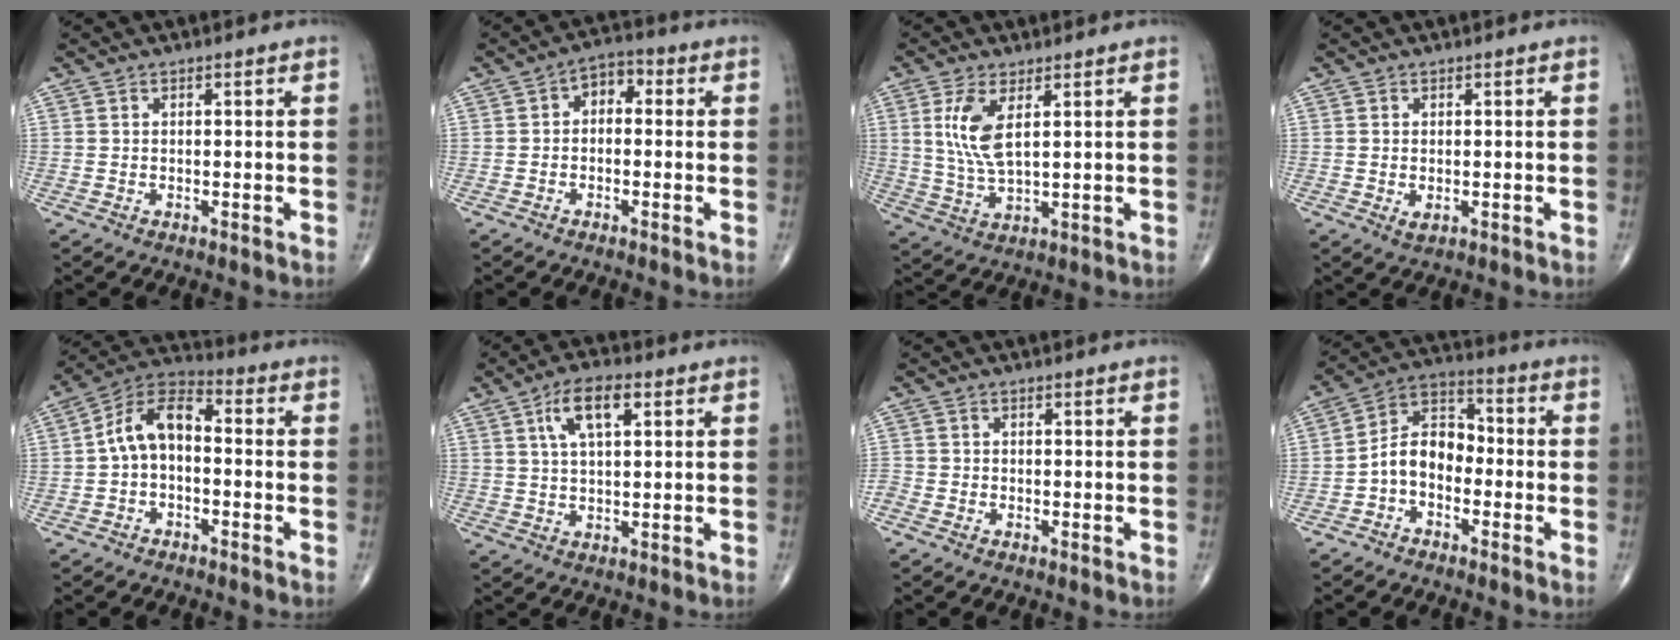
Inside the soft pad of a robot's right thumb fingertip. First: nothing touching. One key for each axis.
{"total": 4.4, "fx": 0.1, "fy": 3.0, "fz": 3.2, "tx": -0.028, "ty": 0.022, "tz": -0.013}
{"total": 8.0, "fx": 2.5, "fy": 3.1, "fz": 7.0, "tx": -0.150, "ty": -0.012, "tz": 0.058}
{"total": 1.4, "fx": -0.2, "fy": 0.8, "fz": 1.1, "tx": -0.019, "ty": -0.003, "tz": 0.000}
{"total": 9.1, "fx": -0.7, "fy": 5.5, "fz": 7.3, "tx": -0.119, "ty": 0.039, "tz": -0.031}
{"total": 8.0, "fx": 3.0, "fy": 3.3, "fz": 6.6, "tx": -0.118, "ty": 0.004, "tz": 0.052}
{"total": 2.3, "fx": -1.5, "fy": 1.6, "fz": 0.6, "tx": -0.016, "ty": 0.005, "tz": -0.035}
{"total": 8.9, "fx": -2.5, "fy": 6.2, "fz": 5.9, "tx": -0.084, "ty": 0.044, "tz": -0.063}